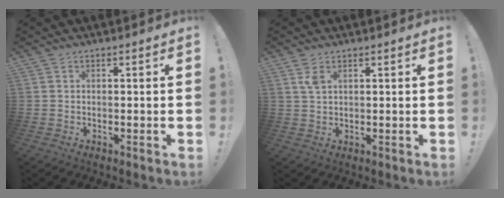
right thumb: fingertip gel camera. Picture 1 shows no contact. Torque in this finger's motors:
{"motor_torque": [-0.01, 0.01, 0.10, 0.01, 0.00]}